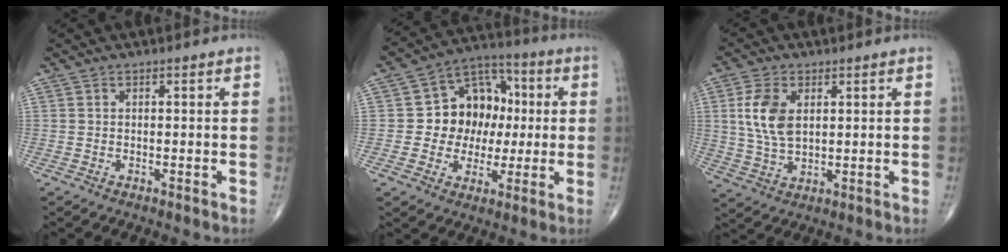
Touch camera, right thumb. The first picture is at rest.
{"total": 13.9, "force": [0.7, 11.3, 8.1], "torque": [-0.068, 0.025, 0.008]}
{"total": 8.8, "force": [2.1, 5.1, 6.8], "torque": [-0.137, -0.005, 0.046]}